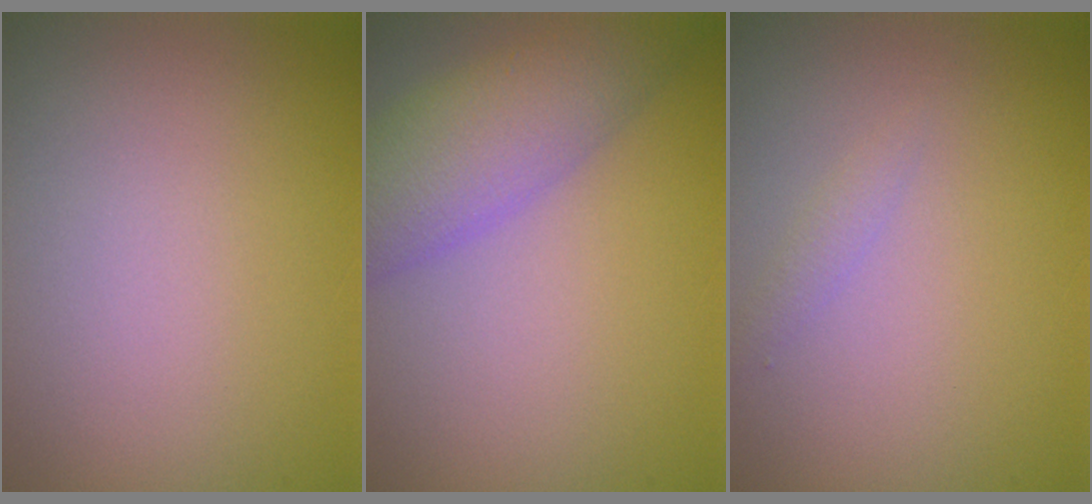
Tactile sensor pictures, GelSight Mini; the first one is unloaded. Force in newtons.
{"total": 5.7, "press": 5.7, "slide": 0.3}
{"total": 0.8, "press": 0.8, "slide": 0.1}